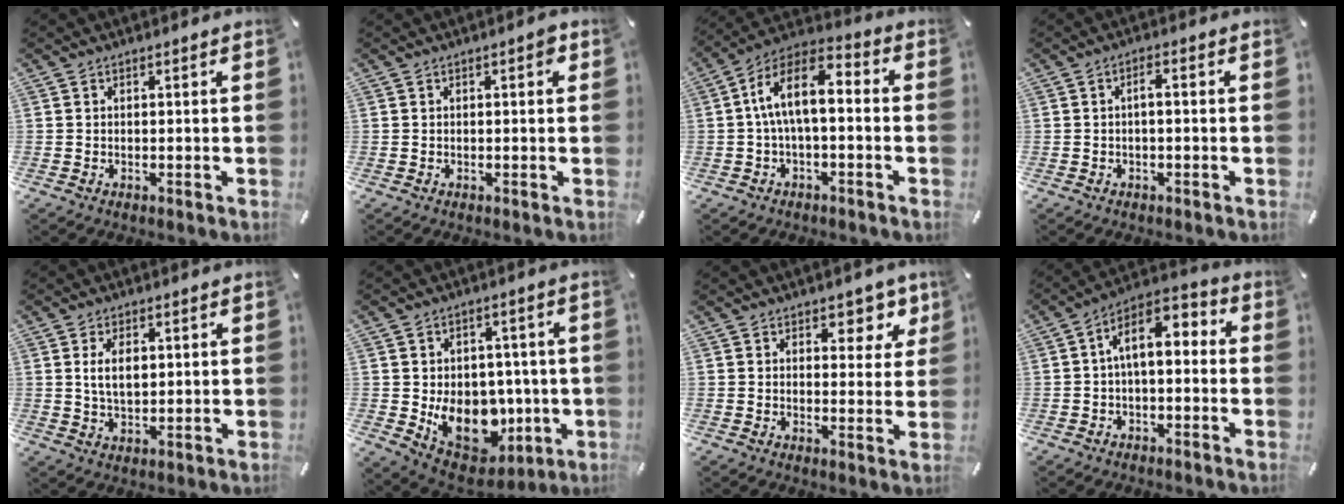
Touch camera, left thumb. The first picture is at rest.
{"total": 1.8, "force": [0.3, 0.7, 1.6], "torque": [-0.024, 0.004, 0.001]}
{"total": 11.1, "force": [-0.5, 5.5, 9.6], "torque": [-0.195, 0.007, -0.010]}
{"total": 2.3, "force": [-0.5, 0.6, 2.2], "torque": [-0.039, 0.008, -0.011]}
{"total": 5.4, "force": [1.4, 3.2, 4.1], "torque": [-0.087, 0.002, 0.019]}
{"total": 14.9, "force": [-2.3, 12.0, 8.4], "torque": [-0.125, -0.012, -0.026]}
{"total": 6.6, "force": [4.1, 4.0, 3.2], "torque": [-0.013, -0.027, 0.063]}
{"total": 7.9, "force": [0.8, 4.2, 6.6], "torque": [-0.117, 0.002, 0.015]}